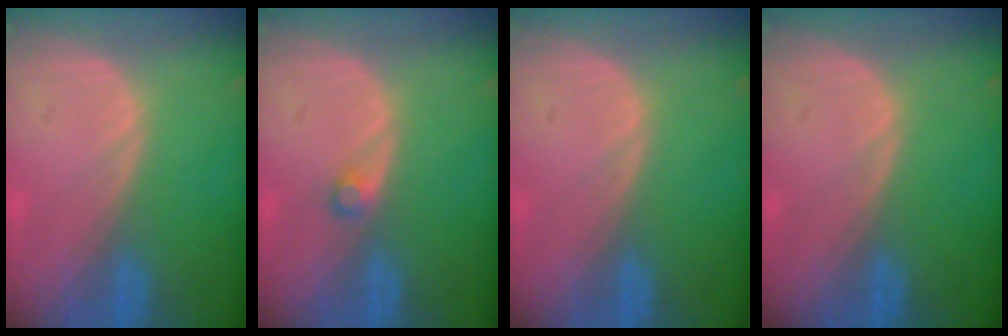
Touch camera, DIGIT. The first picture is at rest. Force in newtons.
{"total": 1.3, "press": 1.2, "slide": 0.3}
{"total": 0.0}
{"total": 0.0}